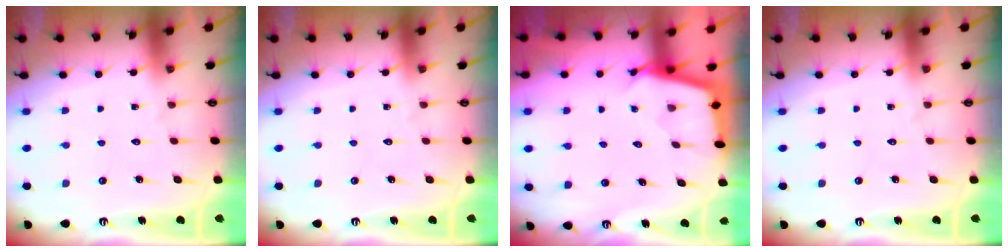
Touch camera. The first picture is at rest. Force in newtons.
{"total": 0.0}
{"total": 2.5, "press": 2.5, "slide": 0.2}
{"total": 0.0}